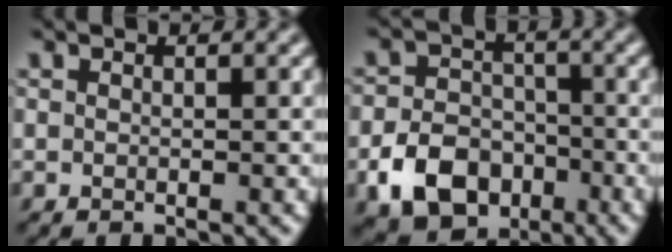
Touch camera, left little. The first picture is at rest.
{"total": 7.1, "force": [-3.4, 5.1, 3.6], "torque": [-0.069, -0.006, -0.065]}